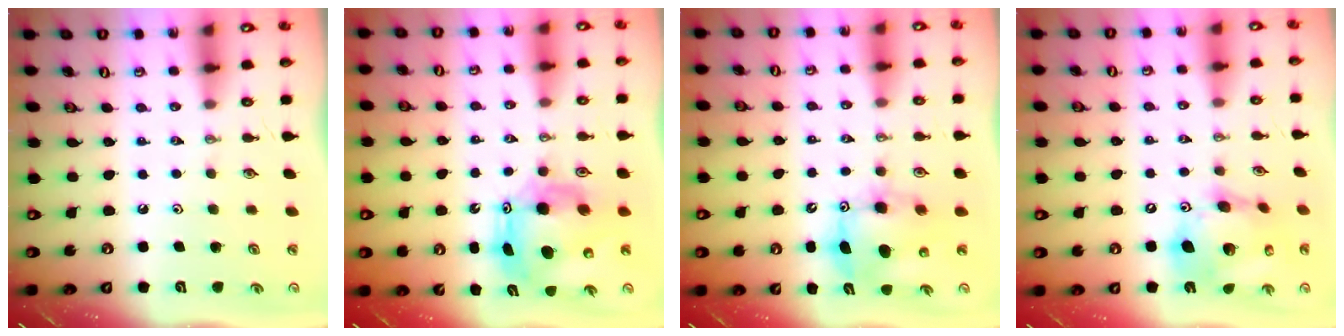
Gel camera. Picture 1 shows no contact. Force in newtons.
{"total": 11.5, "press": 11.4, "slide": 1.1}
{"total": 8.5, "press": 8.2, "slide": 2.1}
{"total": 17.9, "press": 17.6, "slide": 3.2}